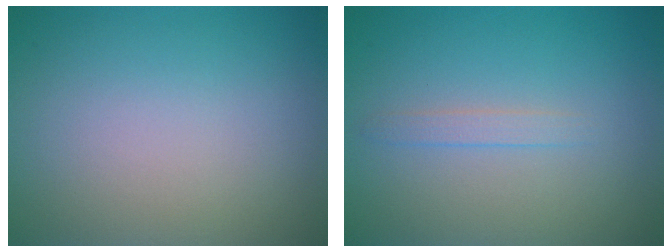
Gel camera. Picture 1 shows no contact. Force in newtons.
{"total": 1.1, "press": 1.0, "slide": 0.1}